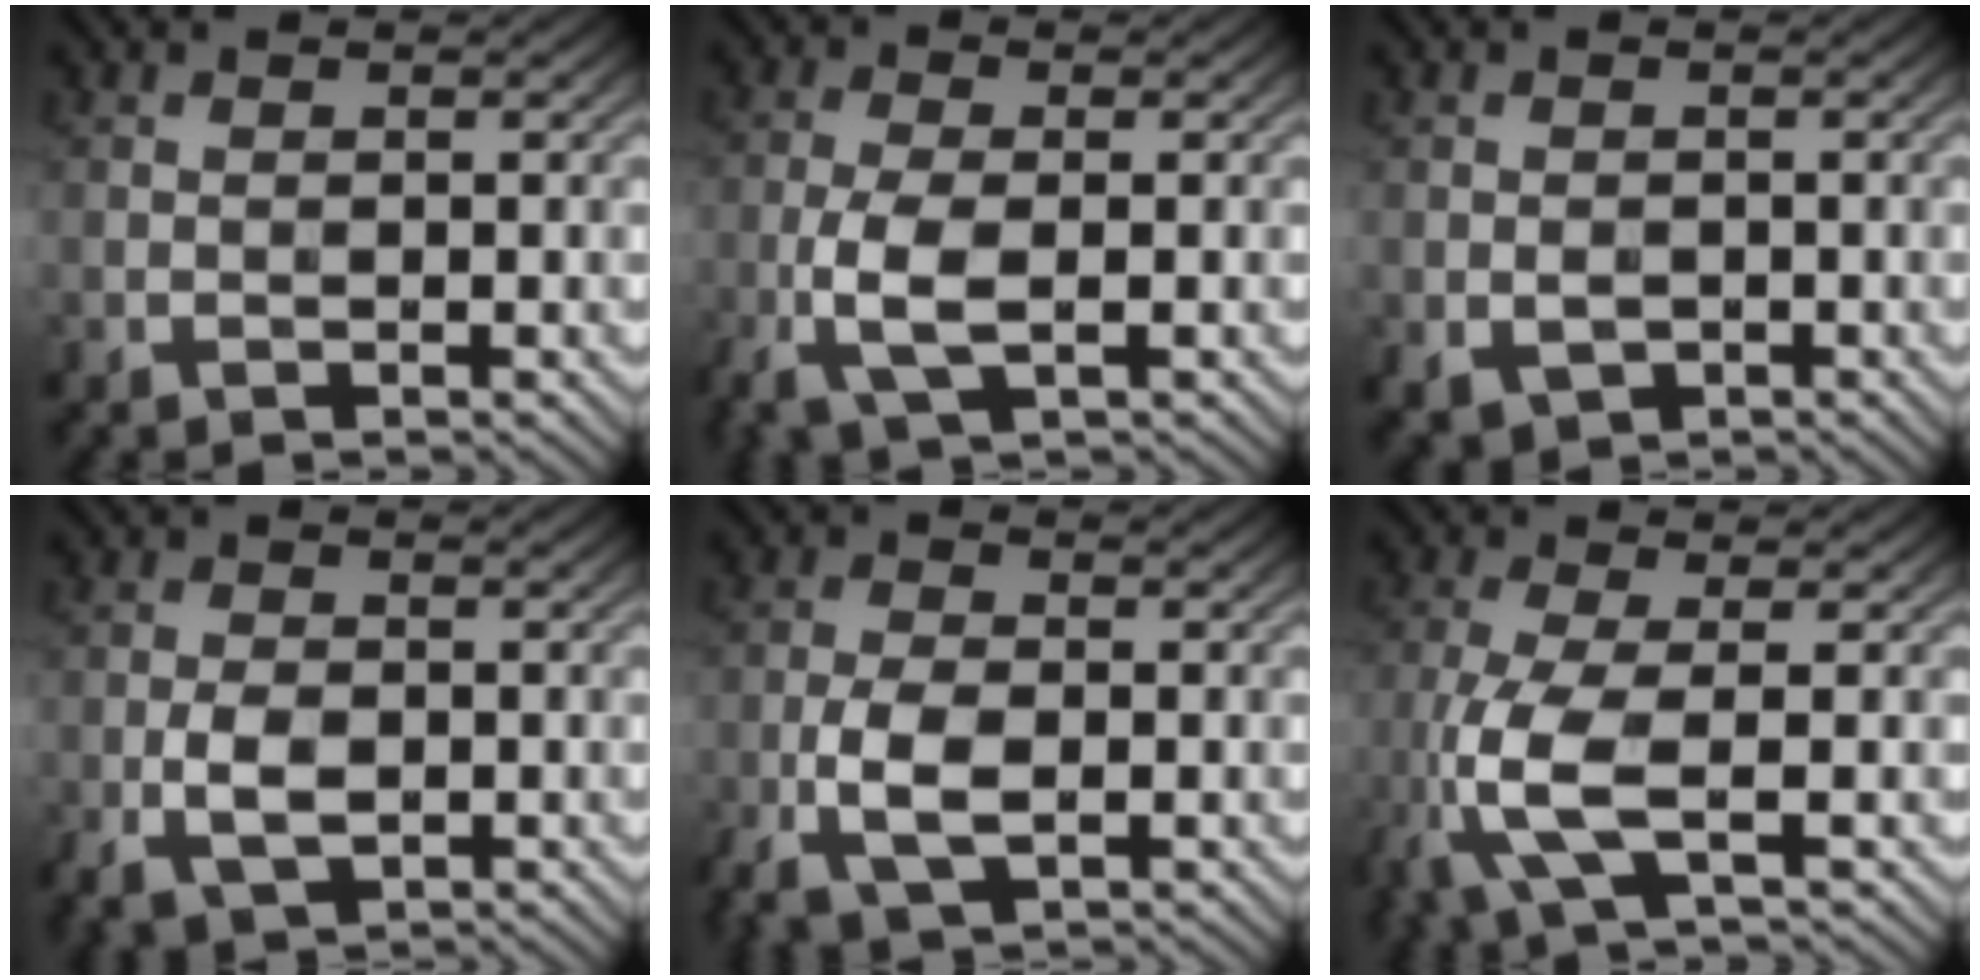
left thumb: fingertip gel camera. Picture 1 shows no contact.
{"total": 5.6, "force": [-1.9, 2.2, 4.7], "torque": [-0.116, -0.004, -0.045]}
{"total": 2.2, "force": [-0.7, 1.7, 1.3], "torque": [-0.028, -0.010, -0.010]}
{"total": 4.5, "force": [-1.4, 2.7, 3.4], "torque": [-0.074, -0.008, -0.028]}
{"total": 6.3, "force": [-2.4, 3.0, 4.9], "torque": [-0.116, -0.007, -0.052]}
{"total": 7.2, "force": [-2.4, 1.9, 6.5], "torque": [-0.156, -0.001, -0.062]}